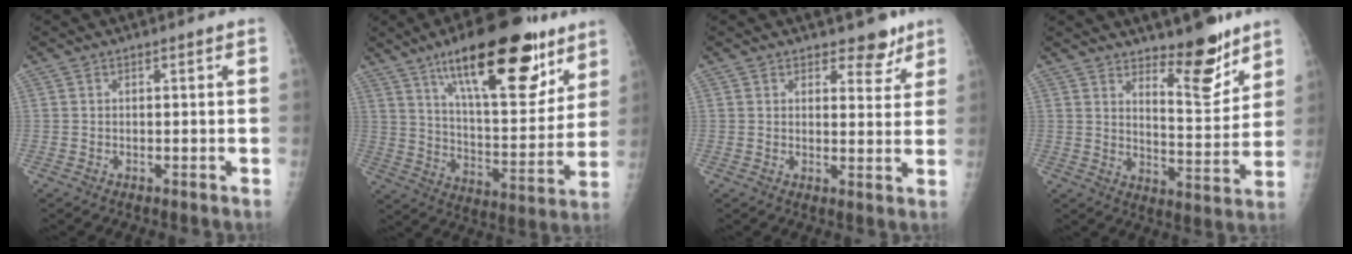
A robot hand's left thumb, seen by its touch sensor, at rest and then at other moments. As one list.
[{"total": 25.5, "force": [15.1, 9.1, 18.4], "torque": [-0.241, -0.052, 0.241]}, {"total": 4.9, "force": [3.7, 2.7, 1.7], "torque": [0.010, -0.023, 0.049]}, {"total": 10.7, "force": [7.9, 3.3, 6.4], "torque": [-0.068, -0.071, 0.129]}]